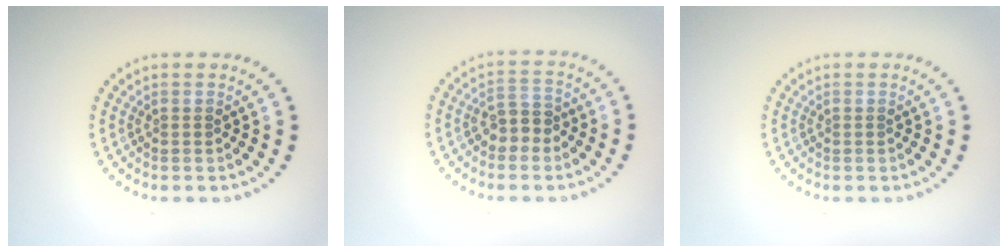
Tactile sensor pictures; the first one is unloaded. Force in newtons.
{"total": 2.6, "press": 2.4, "slide": 0.8}
{"total": 0.0}